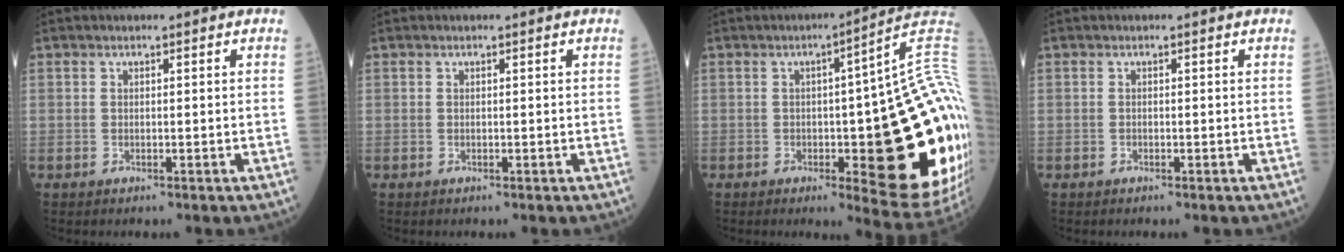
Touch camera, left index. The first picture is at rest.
{"total": 0.0}
{"total": 26.9, "force": [-2.0, 5.1, 26.3], "torque": [-0.222, 0.014, -0.016]}
{"total": 0.0}